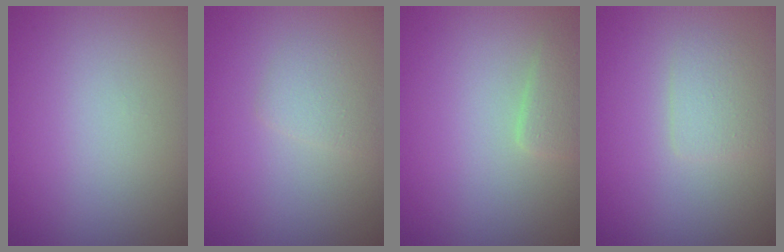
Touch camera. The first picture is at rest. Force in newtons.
{"total": 1.5, "press": 1.5, "slide": 0.2}
{"total": 1.8, "press": 1.8, "slide": 0.2}
{"total": 1.9, "press": 1.9, "slide": 0.0}